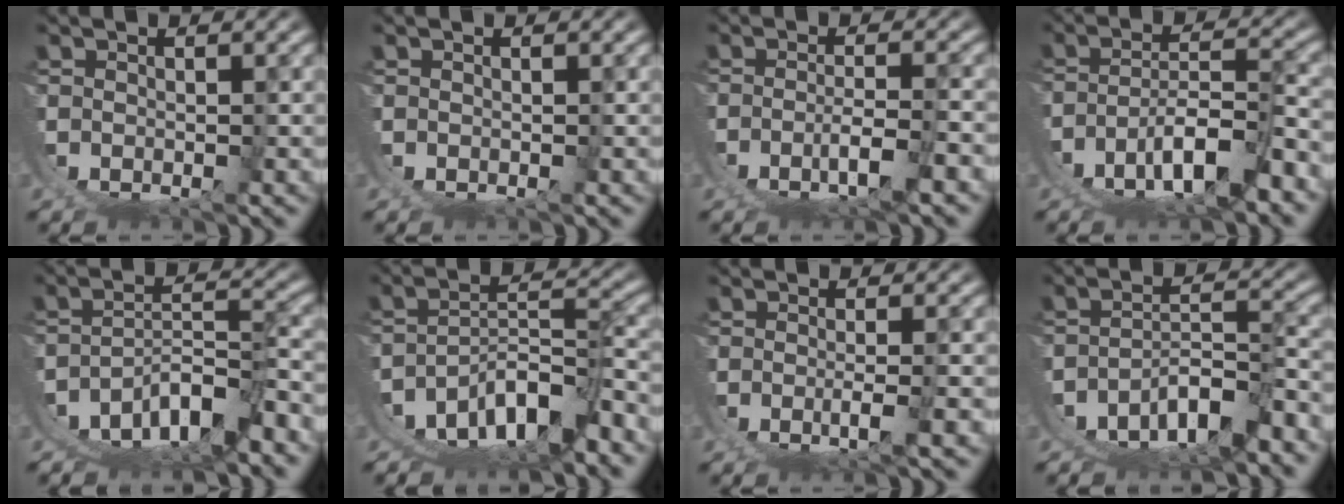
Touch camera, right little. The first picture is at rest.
{"total": 0.0}
{"total": 3.8, "force": [-2.0, 0.6, 3.2], "torque": [-0.057, -0.007, -0.024]}
{"total": 8.2, "force": [-3.1, 4.5, 6.2], "torque": [-0.120, -0.018, -0.036]}
{"total": 9.6, "force": [-4.3, 6.1, 6.0], "torque": [-0.114, -0.018, -0.063]}
{"total": 10.6, "force": [-4.3, 6.7, 7.0], "torque": [-0.130, -0.020, -0.060]}
{"total": 2.3, "force": [-0.5, -0.8, 2.1], "torque": [-0.039, -0.006, -0.003]}
{"total": 9.6, "force": [-5.3, 6.1, 5.2], "torque": [-0.099, -0.018, -0.080]}